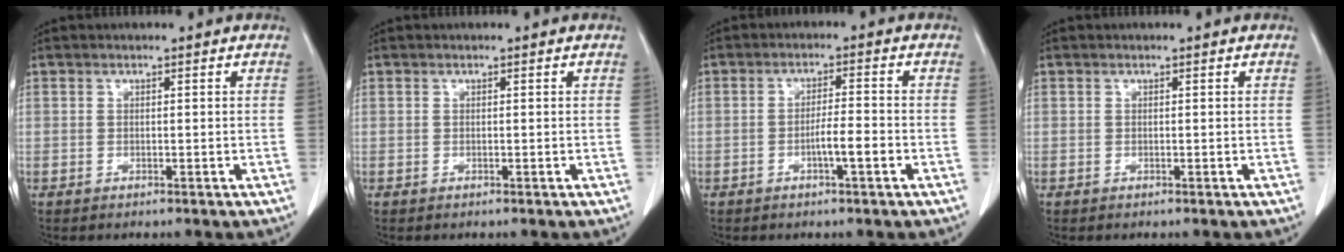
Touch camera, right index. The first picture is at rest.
{"total": 0.0}
{"total": 4.4, "force": [-1.6, 0.5, 4.1], "torque": [-0.072, 0.004, -0.026]}
{"total": 0.0}